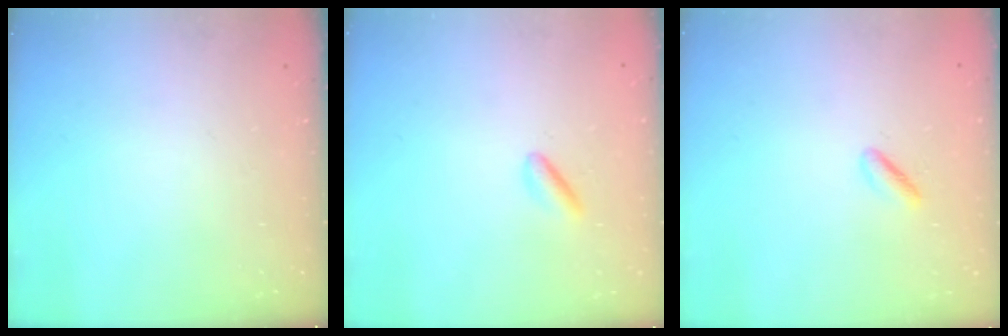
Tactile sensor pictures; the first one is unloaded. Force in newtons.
{"total": 2.4, "press": 2.2, "slide": 1.0}
{"total": 1.1, "press": 0.9, "slide": 0.7}